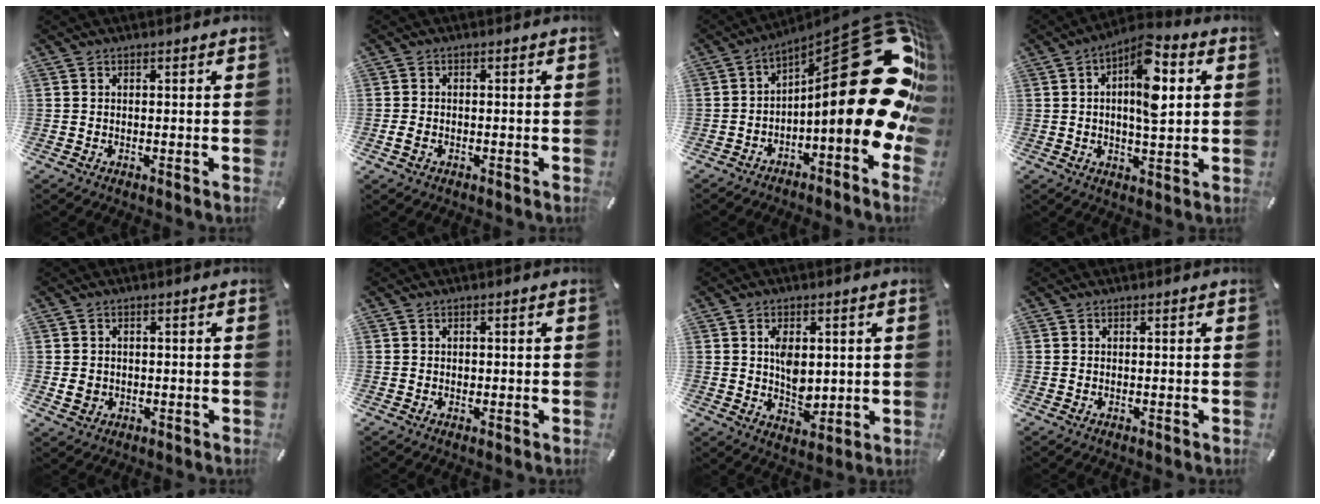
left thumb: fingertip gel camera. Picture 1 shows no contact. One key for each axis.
{"total": 2.2, "fx": -0.9, "fy": 1.5, "fz": 1.3, "tx": -0.025, "ty": 0.002, "tz": -0.016}
{"total": 36.1, "fx": 7.0, "fy": 13.2, "fz": 32.8, "tx": -0.392, "ty": -0.085, "tz": 0.146}
{"total": 11.8, "fx": 3.3, "fy": 4.5, "fz": 10.3, "tx": -0.171, "ty": -0.011, "tz": 0.051}
{"total": 2.9, "fx": -0.3, "fy": 2.5, "fz": 1.3, "tx": -0.017, "ty": 0.000, "tz": -0.007}
{"total": 0.9, "fx": -0.1, "fy": 0.7, "fz": 0.4, "tx": -0.009, "ty": 0.004, "tz": -0.004}
{"total": 7.0, "fx": 1.1, "fy": 5.0, "fz": 4.8, "tx": -0.065, "ty": -0.008, "tz": 0.014}
{"total": 0.0}